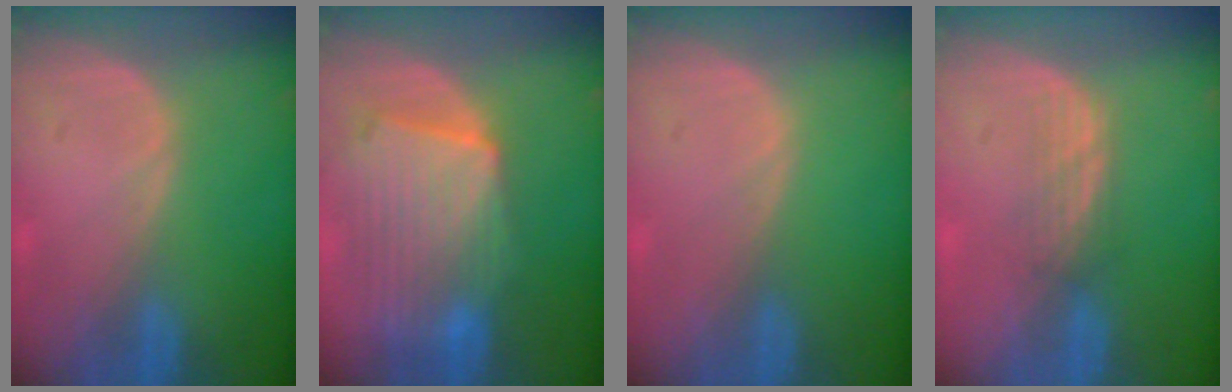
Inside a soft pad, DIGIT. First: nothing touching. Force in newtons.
{"total": 10.7, "press": 9.3, "slide": 5.4}
{"total": 0.0}
{"total": 2.7, "press": 2.5, "slide": 0.9}